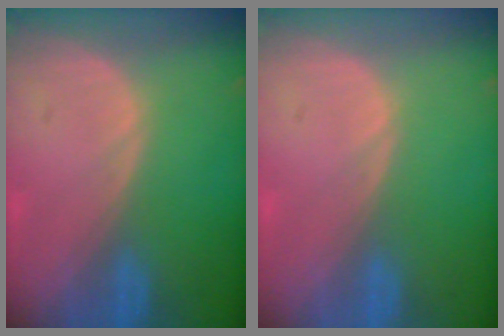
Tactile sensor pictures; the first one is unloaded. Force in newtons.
{"total": 0.0}